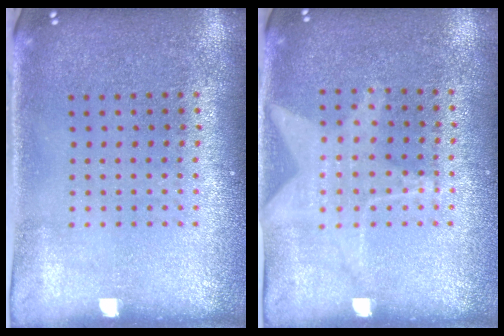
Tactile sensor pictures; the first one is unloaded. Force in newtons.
{"total": 1.1, "press": 0.9, "slide": 0.6}